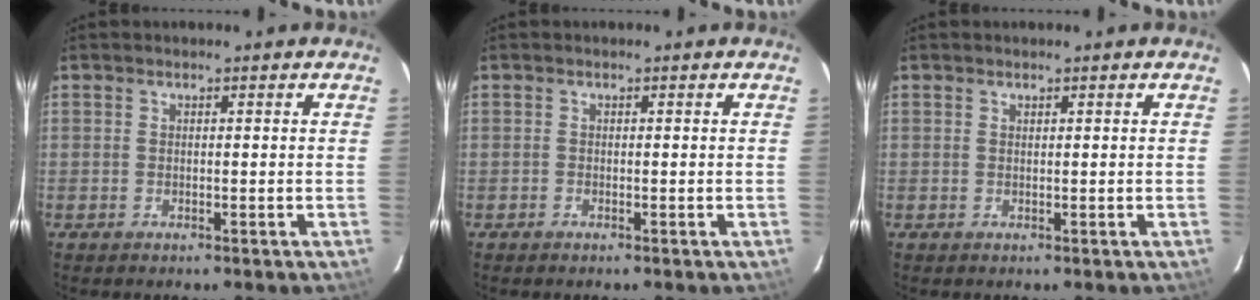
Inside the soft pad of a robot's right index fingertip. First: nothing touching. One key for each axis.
{"total": 0.0}
{"total": 0.0}